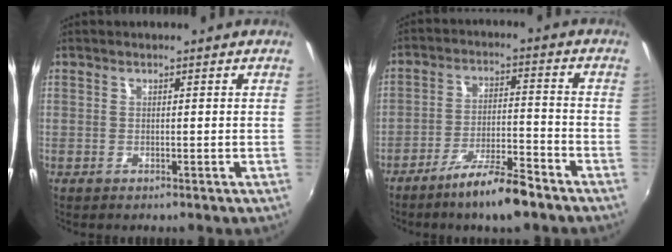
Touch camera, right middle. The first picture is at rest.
{"total": 9.6, "force": [-7.3, 1.4, 6.2], "torque": [-0.119, 0.000, -0.122]}